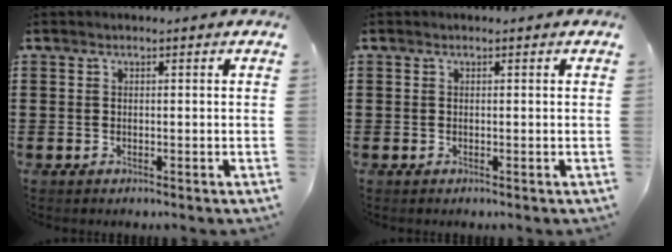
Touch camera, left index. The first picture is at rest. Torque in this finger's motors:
{"motor_torque": [0.01, 0.00, 0.00, 0.00]}